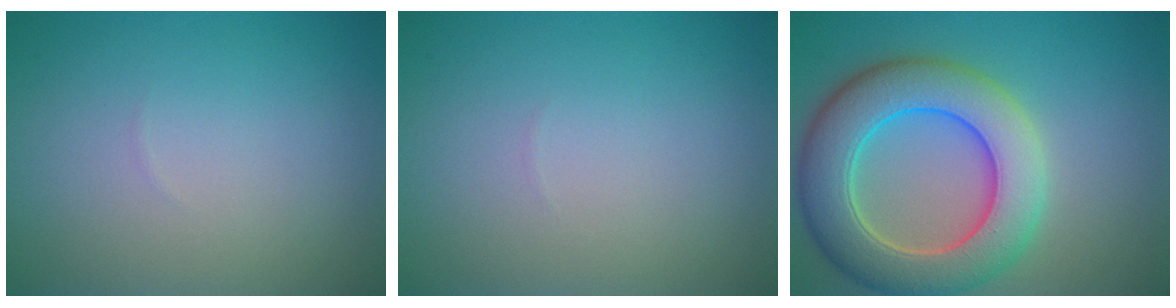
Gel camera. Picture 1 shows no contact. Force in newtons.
{"total": 0.0}
{"total": 9.3, "press": 9.3, "slide": 0.8}